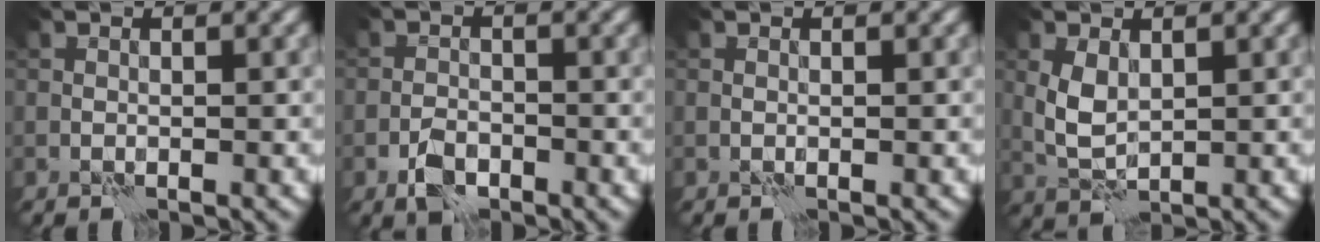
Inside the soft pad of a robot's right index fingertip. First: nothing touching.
{"total": 2.6, "force": [-1.6, 1.4, 1.5], "torque": [-0.026, 0.004, -0.034]}
{"total": 0.0}
{"total": 2.8, "force": [0.8, 1.7, 2.1], "torque": [-0.051, 0.001, 0.021]}